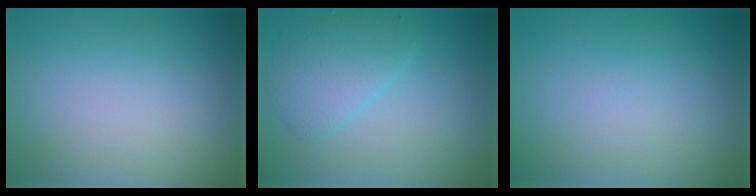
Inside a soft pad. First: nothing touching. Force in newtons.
{"total": 3.0, "press": 3.0, "slide": 0.2}
{"total": 0.0}